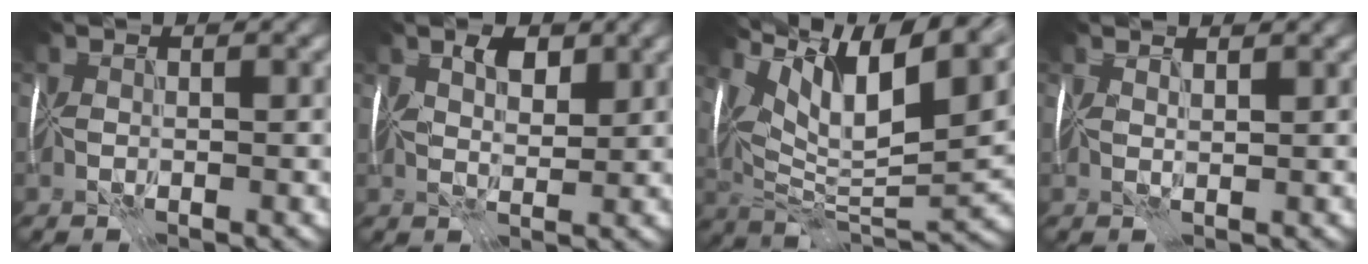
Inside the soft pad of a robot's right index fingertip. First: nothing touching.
{"total": 3.2, "force": [1.7, 1.6, 2.2], "torque": [-0.038, 0.001, 0.029]}
{"total": 14.9, "force": [8.8, 5.2, 10.8], "torque": [-0.201, 0.024, 0.153]}
{"total": 1.7, "force": [1.5, 0.1, 0.8], "torque": [-0.014, 0.003, 0.017]}